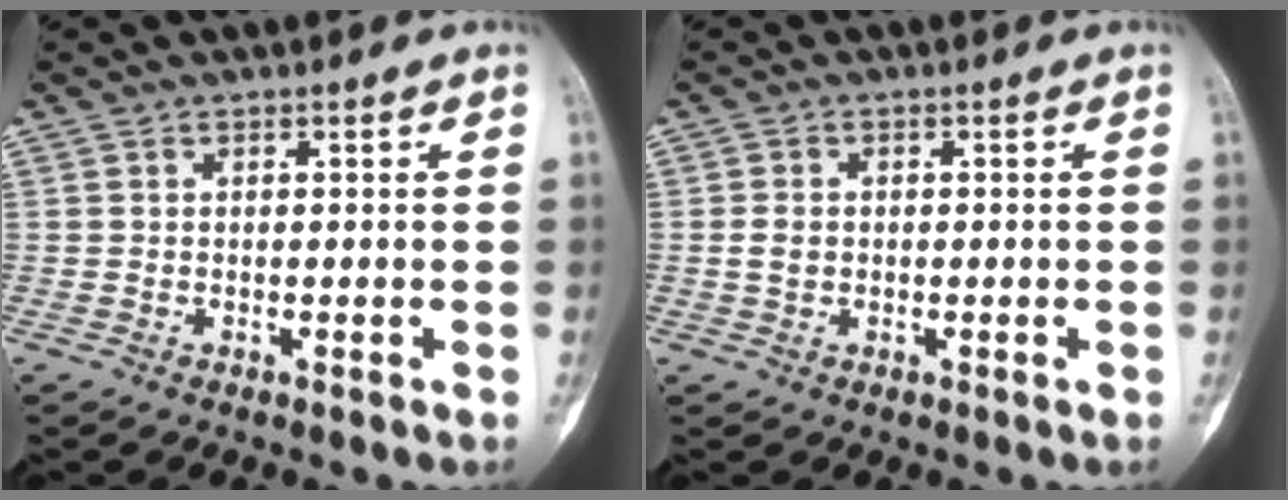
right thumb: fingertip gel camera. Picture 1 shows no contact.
{"total": 2.0, "force": [0.0, 1.6, 1.2], "torque": [-0.018, 0.003, 0.000]}